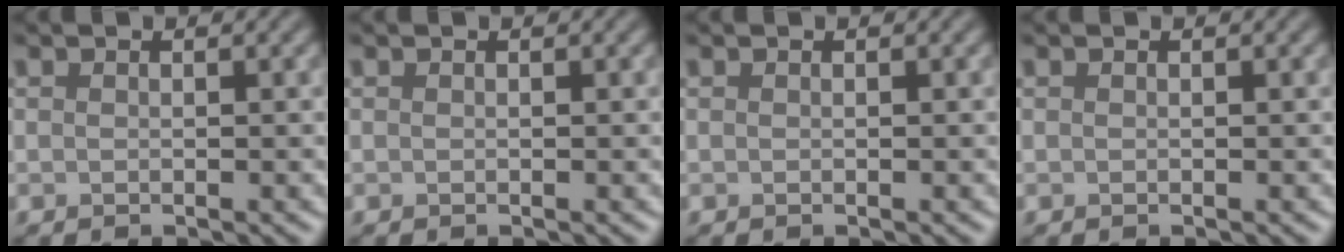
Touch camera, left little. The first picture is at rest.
{"total": 0.0}
{"total": 0.0}
{"total": 0.0}